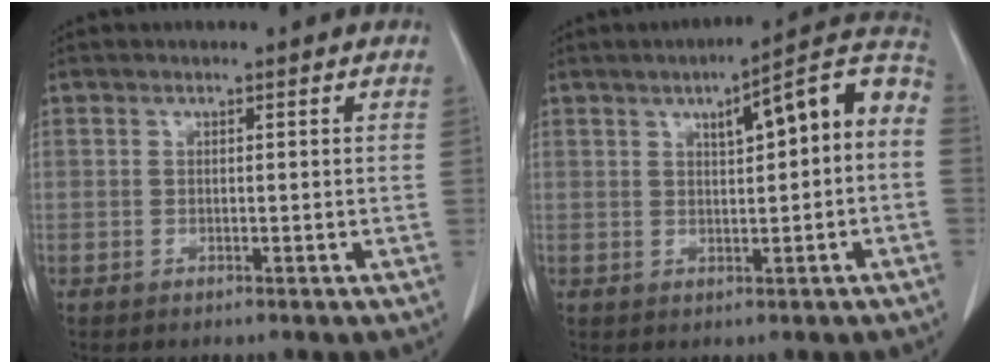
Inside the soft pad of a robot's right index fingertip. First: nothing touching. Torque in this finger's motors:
{"motor_torque": [0.36, 0.10, 0.19, 0.05]}